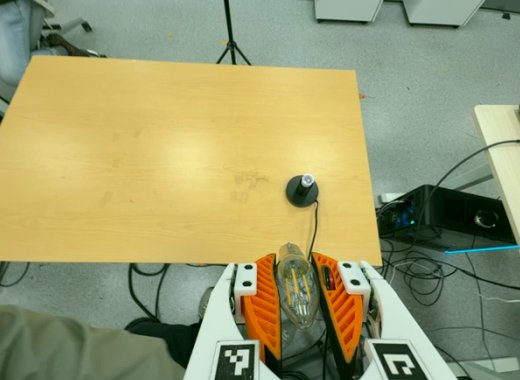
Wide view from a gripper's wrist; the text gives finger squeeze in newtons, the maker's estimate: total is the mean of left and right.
{"total": 20.5, "left": 21.5, "right": 19.5}